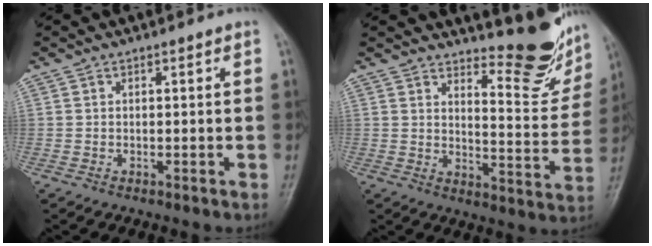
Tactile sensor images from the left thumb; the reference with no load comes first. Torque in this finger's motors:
{"motor_torque": [0.68, 0.48, -0.02, -0.30, 0.04]}